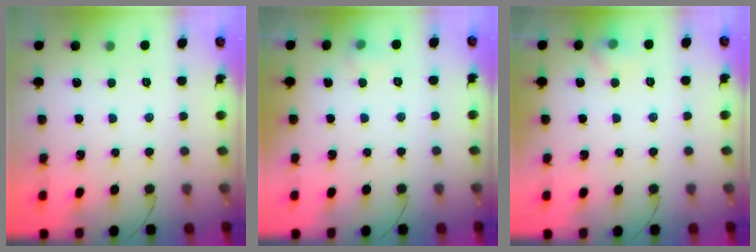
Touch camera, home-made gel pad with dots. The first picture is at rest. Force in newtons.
{"total": 3.9, "press": 3.5, "slide": 1.7}
{"total": 7.3, "press": 5.3, "slide": 5.0}